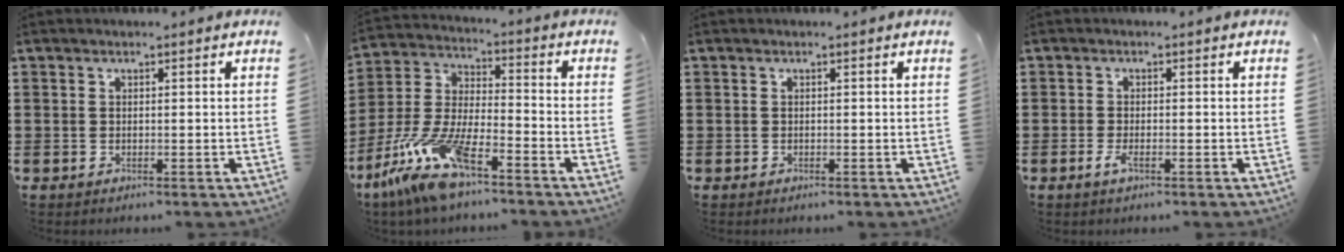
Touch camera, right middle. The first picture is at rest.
{"total": 11.3, "force": [-8.4, 2.0, 7.3], "torque": [-0.178, -0.002, -0.175]}
{"total": 0.0}
{"total": 2.1, "force": [-0.9, 0.5, 1.8], "torque": [-0.047, -0.007, -0.020]}